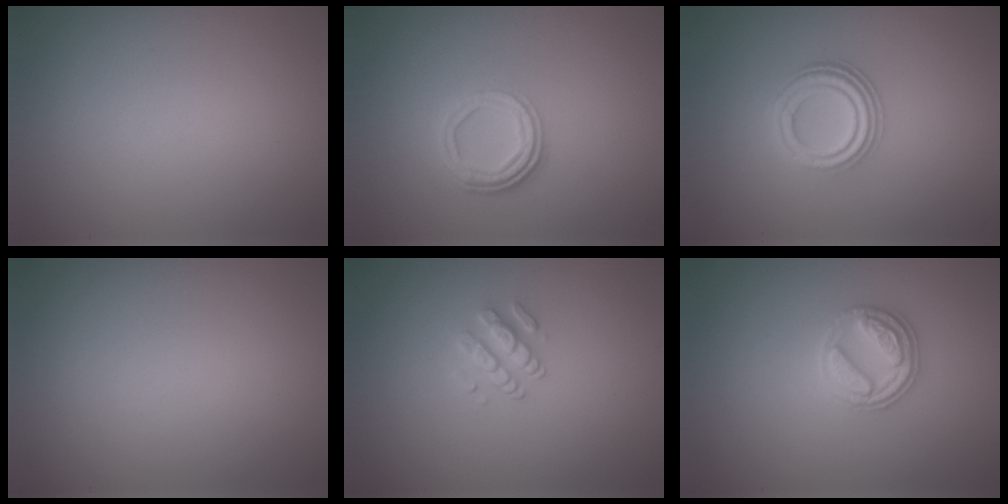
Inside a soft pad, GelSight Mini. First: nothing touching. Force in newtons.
{"total": 3.3, "press": 2.6, "slide": 2.1}
{"total": 4.2, "press": 3.1, "slide": 2.7}
{"total": 0.0}
{"total": 1.8, "press": 1.3, "slide": 1.2}
{"total": 2.8, "press": 2.8, "slide": 0.2}